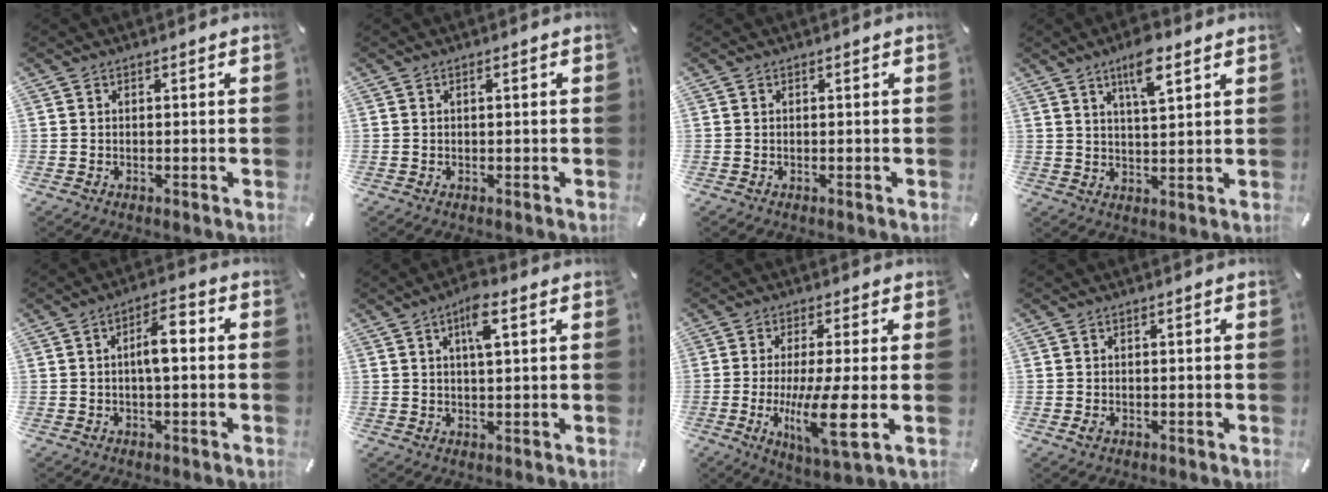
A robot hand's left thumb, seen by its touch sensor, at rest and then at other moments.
{"total": 0.6, "force": [0.0, 0.1, 0.6], "torque": [-0.011, 0.001, 0.000]}
{"total": 0.0}
{"total": 8.2, "force": [5.2, 2.5, 5.9], "torque": [-0.105, -0.011, 0.087]}
{"total": 6.7, "force": [0.1, 2.5, 6.2], "torque": [-0.100, 0.012, -0.003]}
{"total": 6.1, "force": [2.5, 1.6, 5.3], "torque": [-0.094, 0.002, 0.038]}
{"total": 12.5, "force": [-1.7, 2.5, 12.1], "torque": [-0.232, -0.021, -0.030]}
{"total": 1.1, "force": [-0.5, 0.8, 0.7], "torque": [-0.011, 0.002, -0.008]}